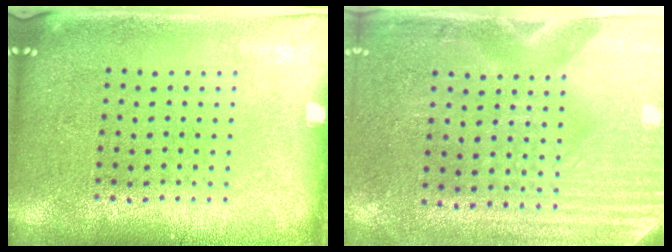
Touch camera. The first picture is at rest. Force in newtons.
{"total": 3.0, "press": 2.6, "slide": 1.5}